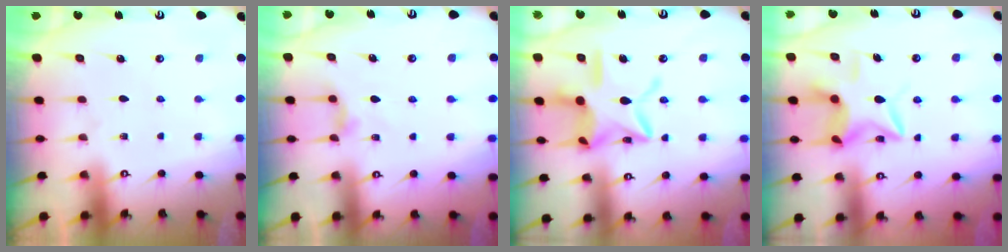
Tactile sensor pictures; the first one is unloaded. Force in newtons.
{"total": 3.8, "press": 3.7, "slide": 0.7}
{"total": 16.4, "press": 16.4, "slide": 1.1}
{"total": 10.2, "press": 10.2, "slide": 0.7}